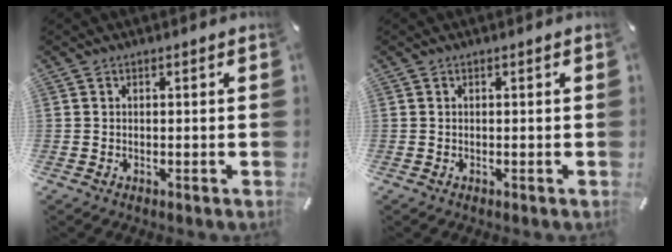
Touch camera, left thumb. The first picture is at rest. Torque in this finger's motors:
{"motor_torque": [-0.17, -0.16, 0.00, 0.00, 0.00]}